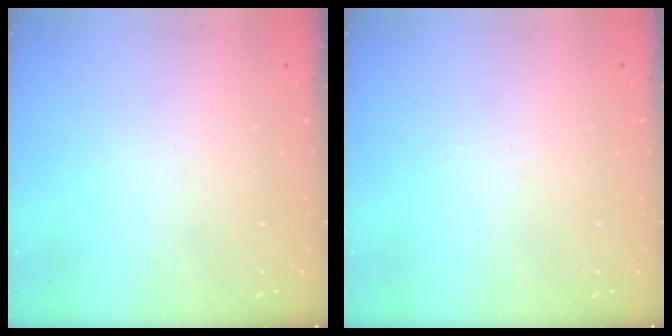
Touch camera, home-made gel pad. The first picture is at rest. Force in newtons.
{"total": 0.0}